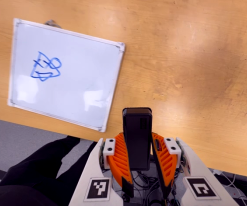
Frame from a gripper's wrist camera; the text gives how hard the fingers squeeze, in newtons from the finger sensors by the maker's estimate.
{"total": 7.0, "left": 5.3, "right": 8.6}